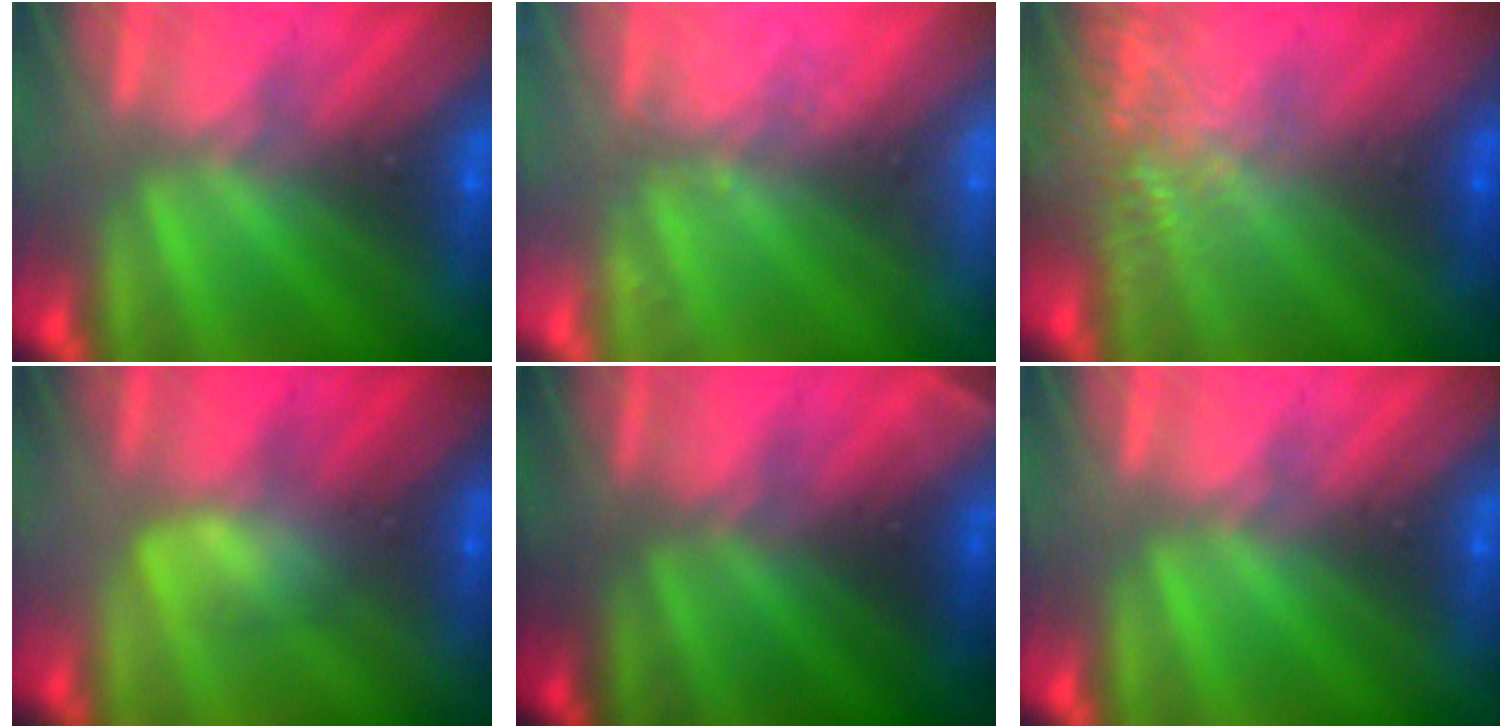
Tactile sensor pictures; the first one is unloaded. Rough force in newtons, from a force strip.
{"total": 2.4}
{"total": 7.2}
{"total": 2.9}
{"total": 4.5}
{"total": 0.0}